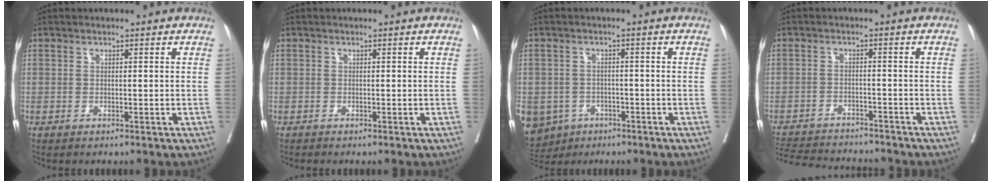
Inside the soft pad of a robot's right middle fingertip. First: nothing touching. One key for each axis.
{"total": 0.0}
{"total": 10.8, "fx": -5.8, "fy": 8.6, "fz": 2.9, "tx": -0.089, "ty": -0.004, "tz": -0.079}
{"total": 12.9, "fx": -12.1, "fy": 2.0, "fz": 3.8, "tx": -0.072, "ty": -0.002, "tz": -0.172}